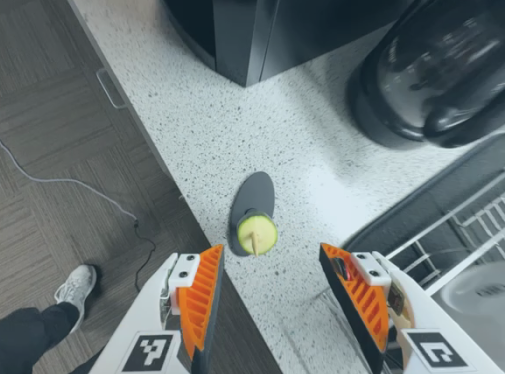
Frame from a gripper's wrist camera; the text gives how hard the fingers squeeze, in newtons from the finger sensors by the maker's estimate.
{"total": 0.0}